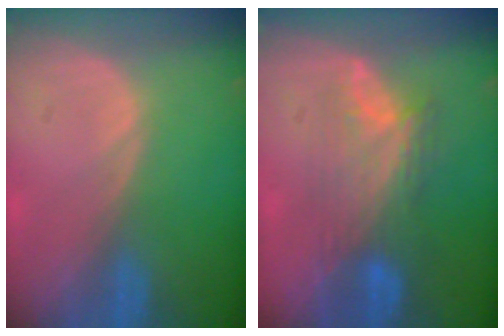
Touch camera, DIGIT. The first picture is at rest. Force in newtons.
{"total": 7.6, "press": 7.2, "slide": 2.2}